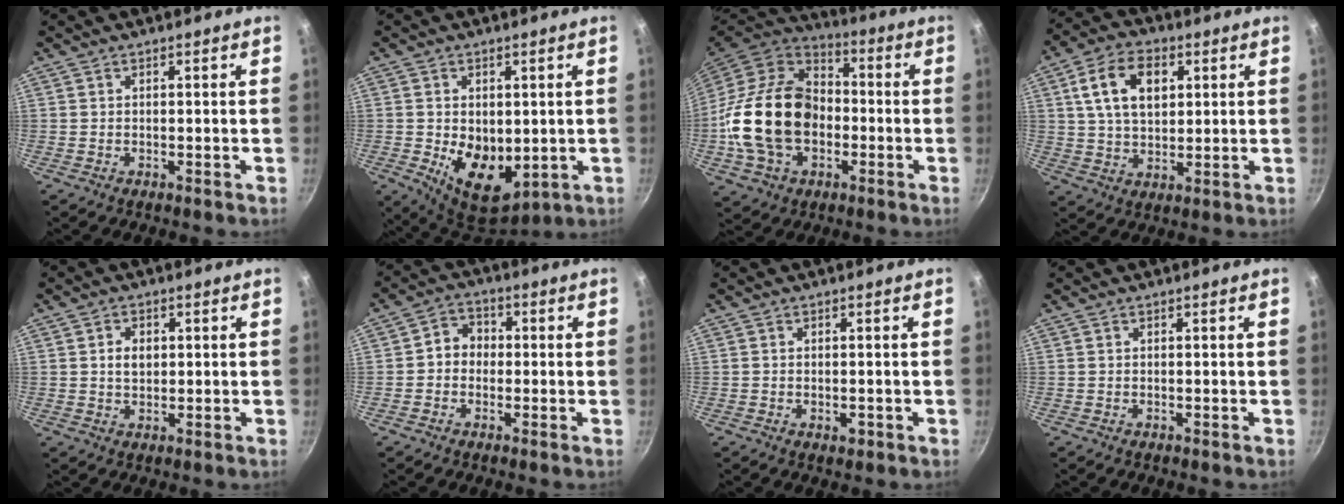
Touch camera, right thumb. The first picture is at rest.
{"total": 12.2, "force": [-1.0, 8.1, 9.1], "torque": [-0.114, -0.028, 0.005]}
{"total": 23.3, "force": [-3.4, 16.6, 16.0], "torque": [-0.277, 0.040, -0.065]}
{"total": 11.9, "force": [3.5, 7.6, 8.5], "torque": [-0.135, 0.003, 0.058]}
{"total": 3.4, "force": [0.6, 2.5, 2.3], "torque": [-0.026, 0.001, 0.011]}
{"total": 5.0, "force": [-0.3, 4.4, 2.4], "torque": [-0.010, 0.013, -0.018]}
{"total": 1.8, "force": [-0.6, 1.1, 1.3], "torque": [-0.019, -0.002, -0.009]}
{"total": 0.0}